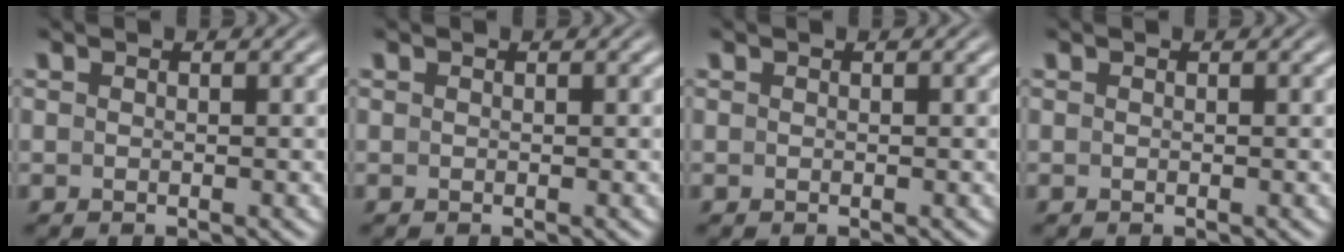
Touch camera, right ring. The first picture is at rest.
{"total": 0.0}
{"total": 0.0}
{"total": 0.0}